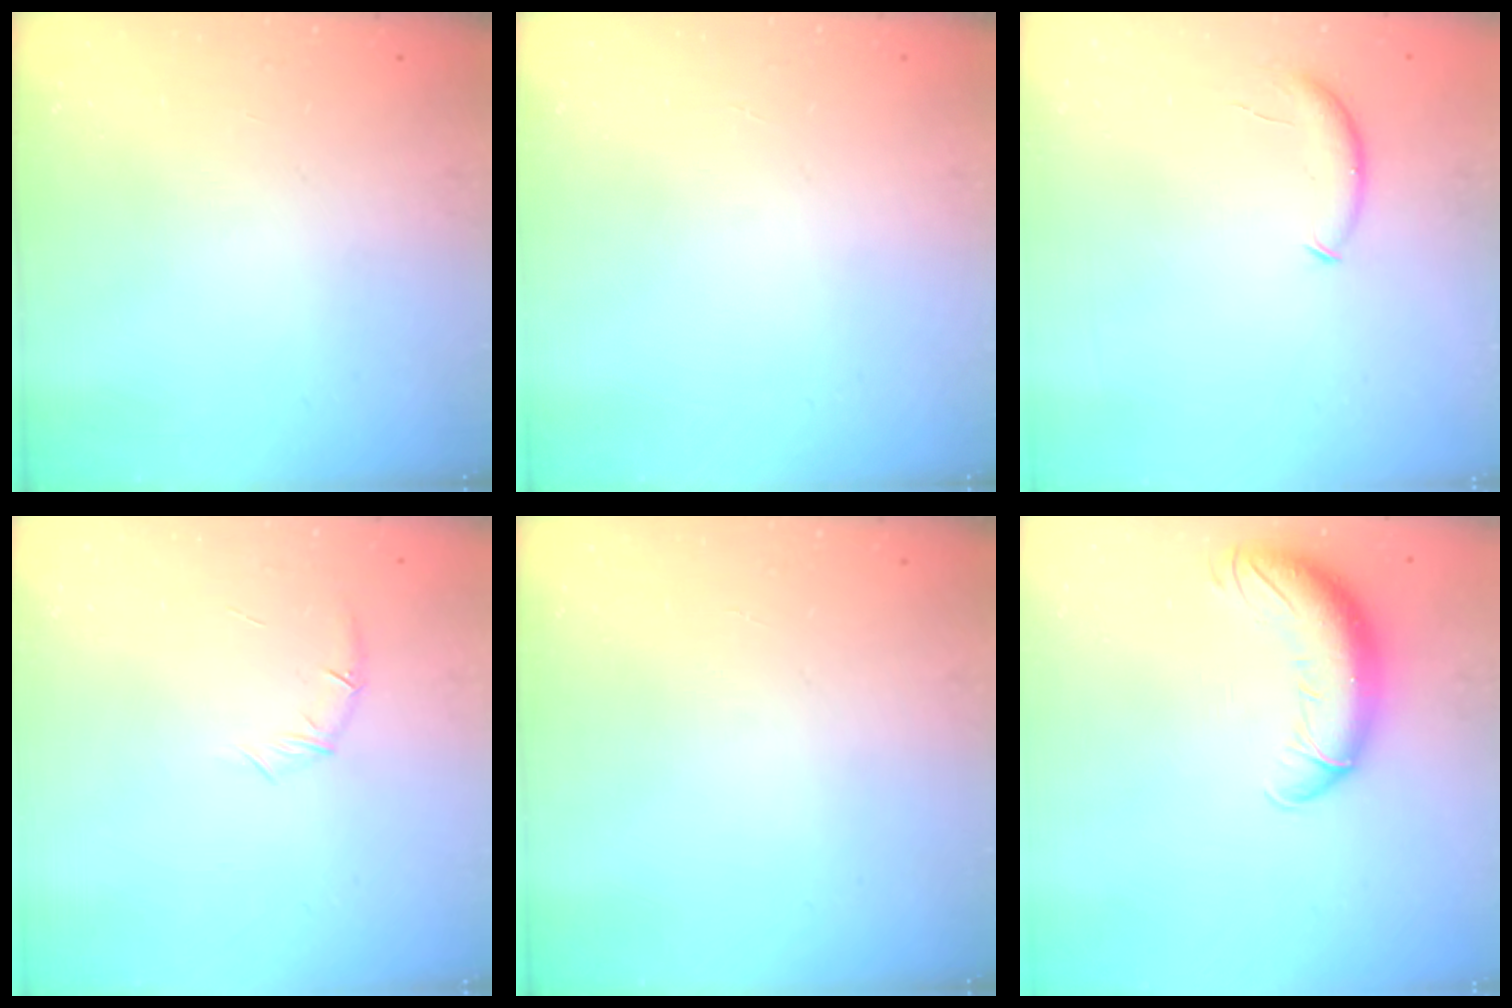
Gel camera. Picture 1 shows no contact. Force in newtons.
{"total": 0.0}
{"total": 6.8, "press": 6.8, "slide": 0.6}
{"total": 6.3, "press": 6.1, "slide": 1.5}
{"total": 0.0}
{"total": 13.4, "press": 13.0, "slide": 3.2}